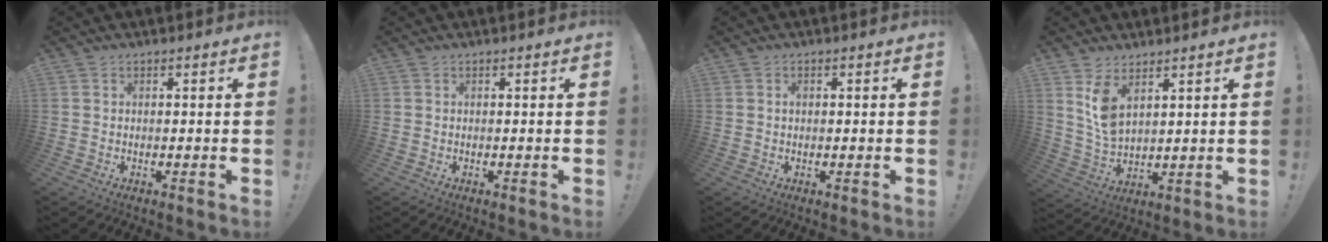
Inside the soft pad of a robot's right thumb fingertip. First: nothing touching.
{"total": 0.0}
{"total": 0.6, "force": [0.1, 0.6, 0.2], "torque": [-0.004, 0.005, 0.001]}
{"total": 7.8, "force": [4.9, 3.6, 4.8], "torque": [-0.095, -0.029, 0.091]}